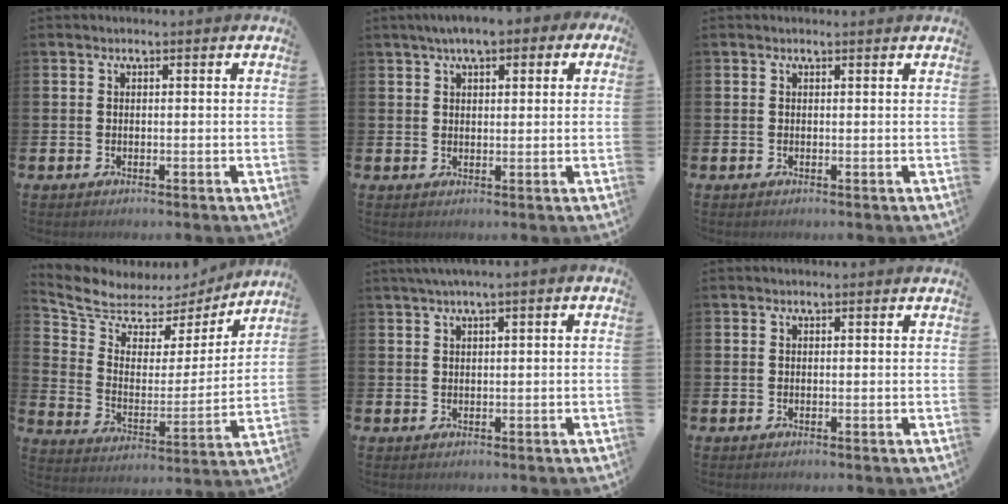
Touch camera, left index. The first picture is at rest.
{"total": 4.8, "force": [3.5, 2.1, 2.7], "torque": [-0.047, -0.001, 0.058]}
{"total": 0.0}
{"total": 7.1, "force": [6.1, 3.4, 1.0], "torque": [-0.071, -0.043, 0.104]}
{"total": 1.7, "force": [0.9, -0.1, 1.4], "torque": [-0.033, 0.005, 0.017]}
{"total": 0.0}